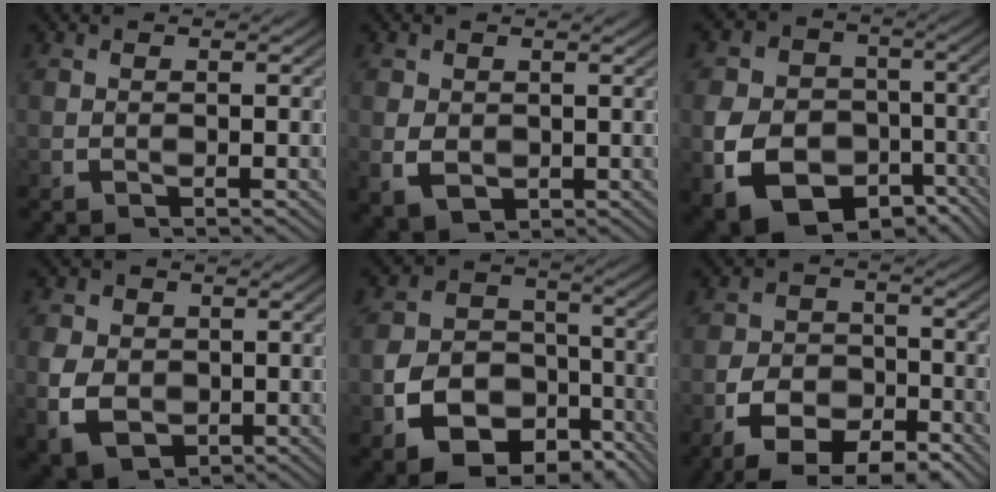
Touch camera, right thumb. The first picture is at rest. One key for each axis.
{"total": 3.8, "fx": -0.3, "fy": 3.1, "fz": 2.3, "tx": -0.059, "ty": -0.029, "tz": 0.015}
{"total": 15.8, "fx": -6.4, "fy": 12.4, "fz": 7.5, "tx": -0.164, "ty": -0.077, "tz": -0.085}
{"total": 7.1, "fx": -1.2, "fy": 5.7, "fz": 4.0, "tx": -0.104, "ty": -0.047, "tz": 0.004}
{"total": 13.1, "fx": -5.2, "fy": 10.1, "fz": 6.4, "tx": -0.125, "ty": -0.053, "tz": -0.072}
{"total": 7.2, "fx": -3.6, "fy": 4.7, "fz": 4.0, "tx": -0.071, "ty": -0.032, "tz": -0.046}